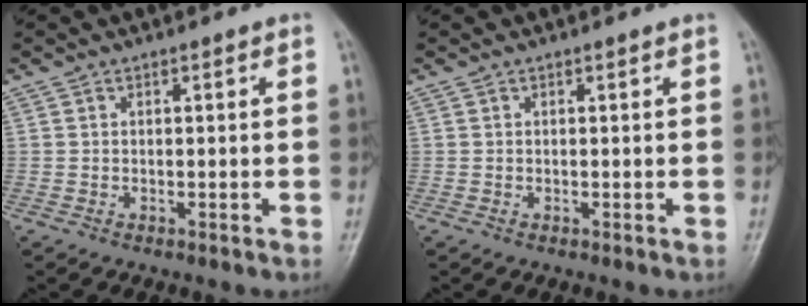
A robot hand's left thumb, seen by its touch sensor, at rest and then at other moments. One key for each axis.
{"total": 0.0}